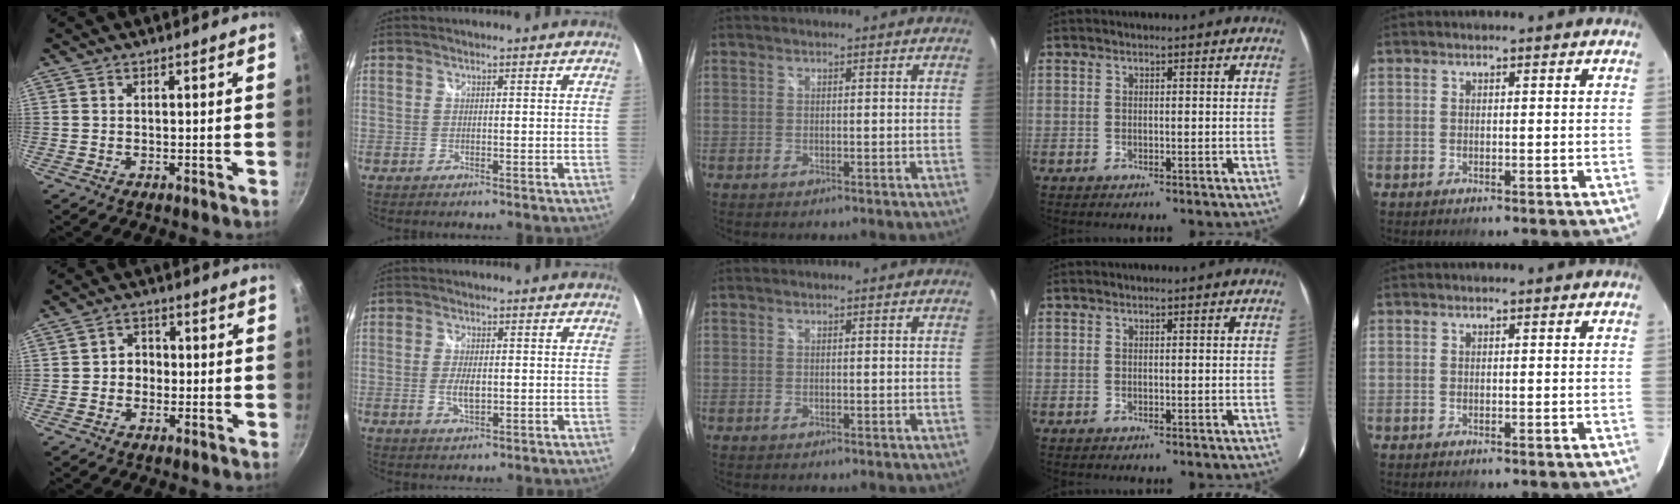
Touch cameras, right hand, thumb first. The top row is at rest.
{"thumb": {"total": 3.9, "force": [-0.4, 3.4, 1.8], "torque": [0.000, 0.008, -0.011]}, "index": {"total": 3.9, "force": [-0.5, 1.8, 3.4], "torque": [-0.066, -0.005, -0.009]}}